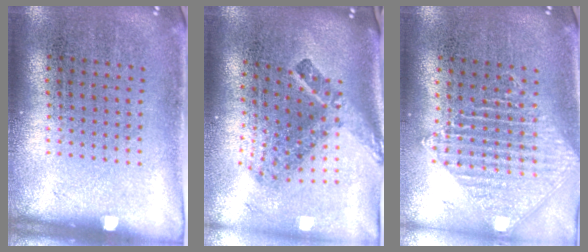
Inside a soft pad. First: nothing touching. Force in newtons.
{"total": 2.7, "press": 1.7, "slide": 2.1}
{"total": 1.3, "press": 1.2, "slide": 0.5}